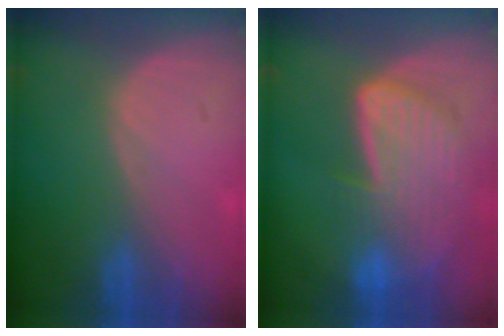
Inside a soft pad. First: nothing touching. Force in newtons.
{"total": 8.8, "press": 7.9, "slide": 4.0}